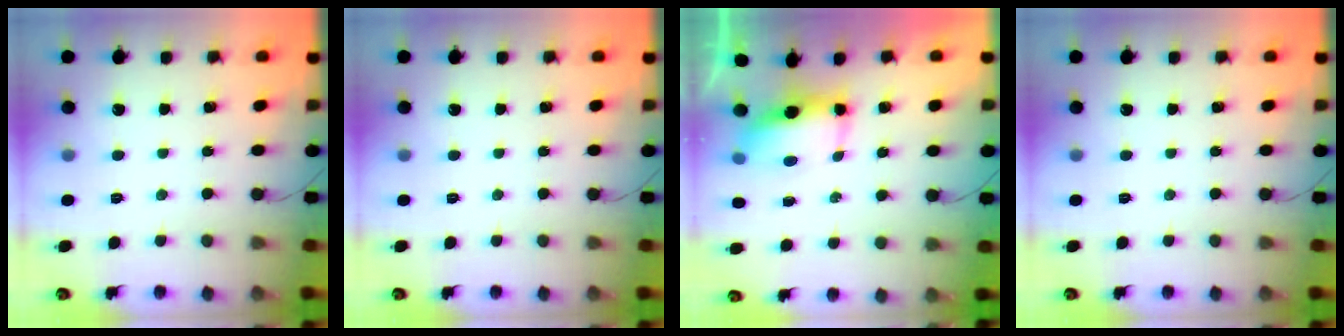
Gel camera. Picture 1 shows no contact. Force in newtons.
{"total": 0.0}
{"total": 7.0, "press": 6.9, "slide": 0.6}
{"total": 0.0}